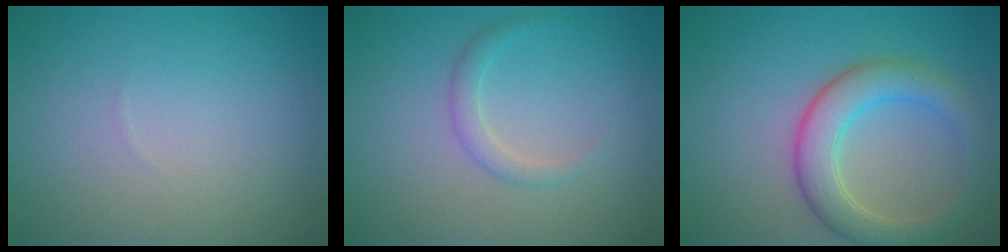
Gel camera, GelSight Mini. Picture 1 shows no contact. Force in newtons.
{"total": 1.6, "press": 1.5, "slide": 0.2}
{"total": 5.1, "press": 5.1, "slide": 0.4}